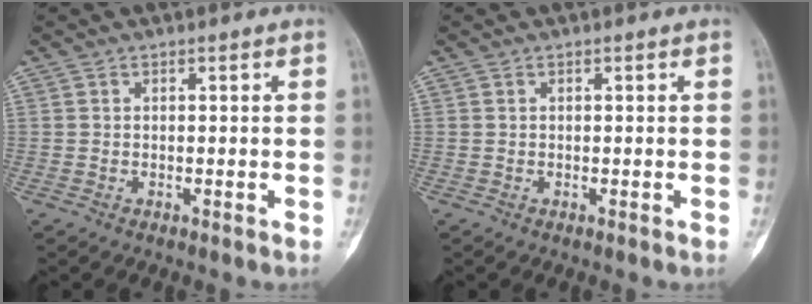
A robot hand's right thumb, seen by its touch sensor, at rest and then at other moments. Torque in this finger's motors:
{"motor_torque": [0.04, 0.00, 0.01, -0.01, 0.01]}